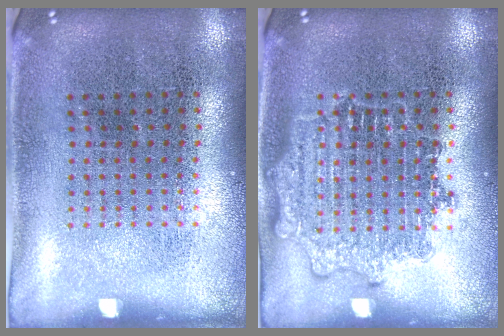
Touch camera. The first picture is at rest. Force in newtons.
{"total": 2.6, "press": 2.6, "slide": 0.4}